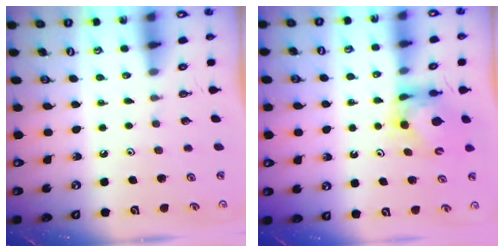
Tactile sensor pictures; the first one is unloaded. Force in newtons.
{"total": 6.0, "press": 5.9, "slide": 0.6}